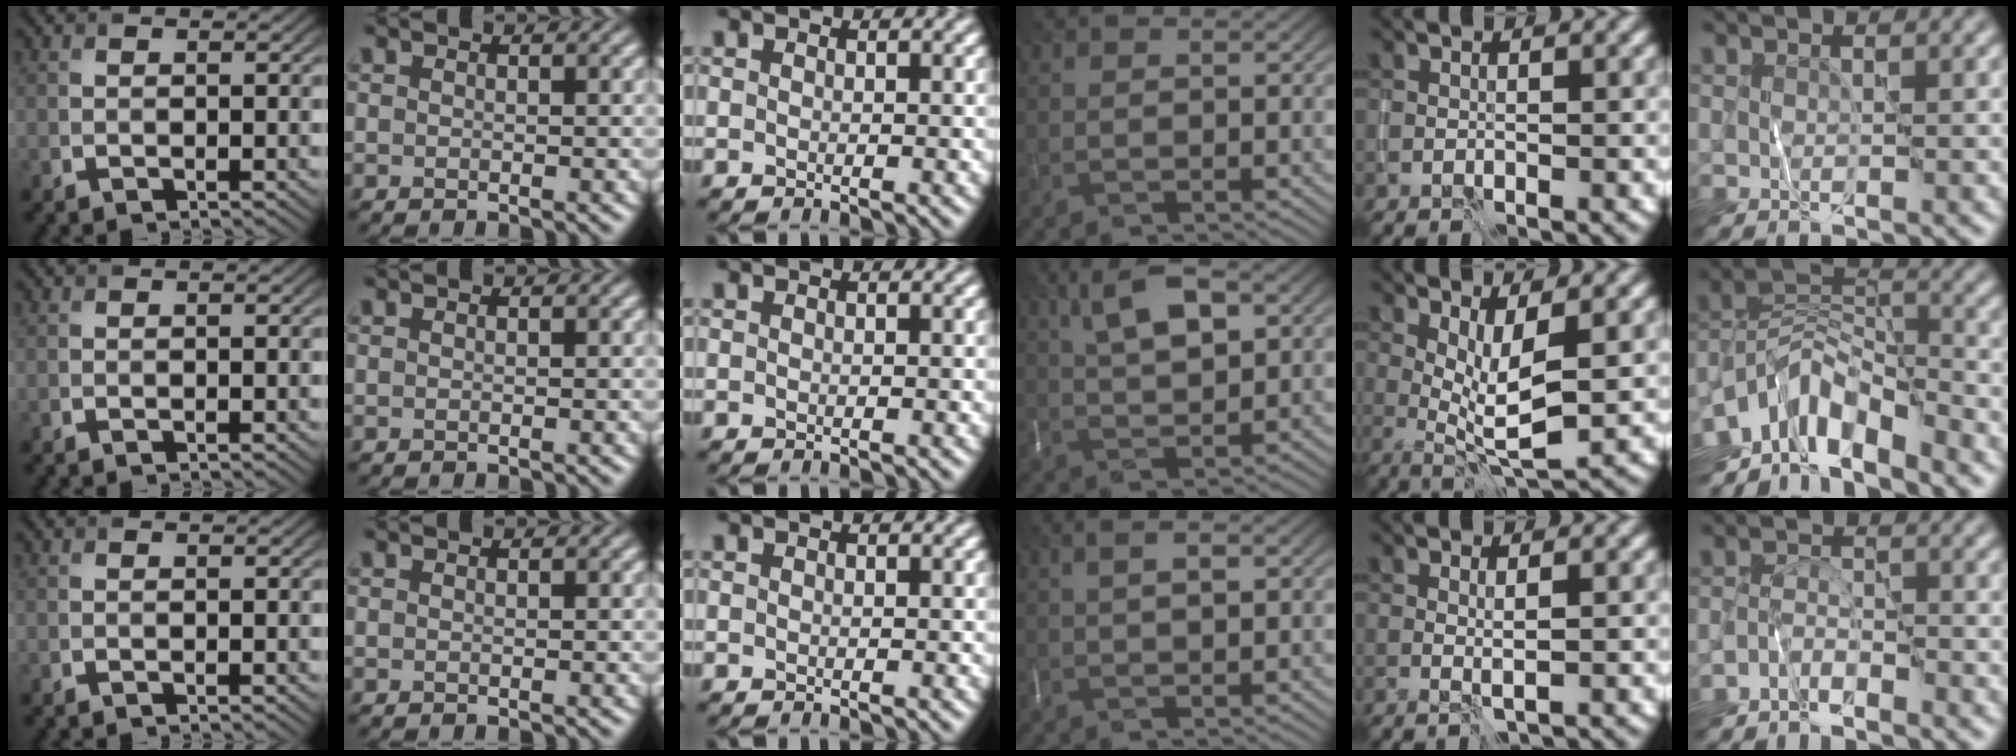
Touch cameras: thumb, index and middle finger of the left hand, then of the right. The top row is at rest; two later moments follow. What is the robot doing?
{"motion": "wipe", "object": "whiteboard"}